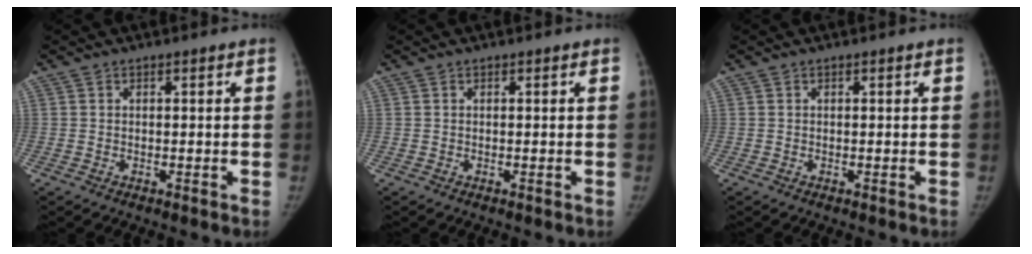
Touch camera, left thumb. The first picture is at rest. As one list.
[{"total": 0.0}, {"total": 0.0}]